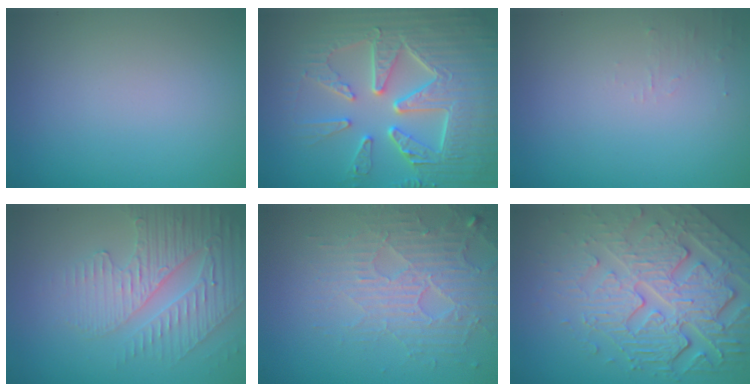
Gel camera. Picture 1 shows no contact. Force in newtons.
{"total": 8.8, "press": 6.4, "slide": 6.0}
{"total": 0.9, "press": 0.9, "slide": 0.1}
{"total": 3.9, "press": 3.7, "slide": 1.2}
{"total": 3.9, "press": 3.8, "slide": 1.0}
{"total": 8.1, "press": 5.7, "slide": 5.8}